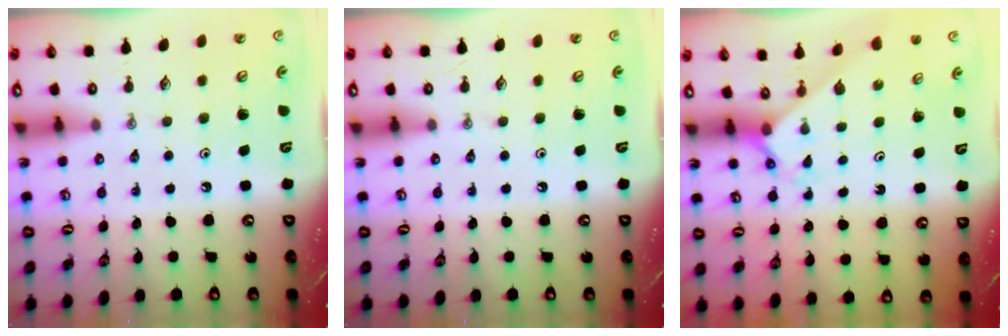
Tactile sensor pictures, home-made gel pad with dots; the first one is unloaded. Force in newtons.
{"total": 0.0}
{"total": 2.3, "press": 2.3, "slide": 0.2}